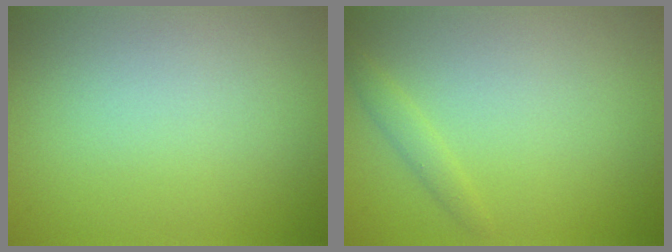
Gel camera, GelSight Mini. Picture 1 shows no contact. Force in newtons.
{"total": 1.0, "press": 1.0, "slide": 0.1}